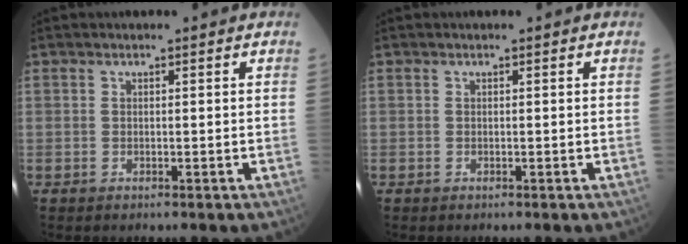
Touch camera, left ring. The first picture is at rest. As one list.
[{"total": 0.0}]